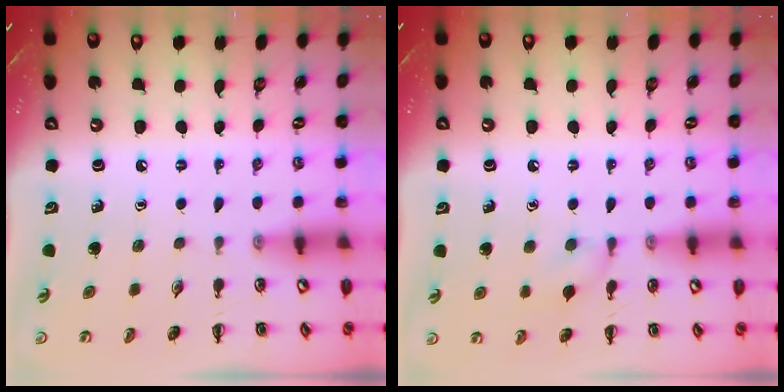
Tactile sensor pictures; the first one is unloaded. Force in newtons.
{"total": 6.6, "press": 6.4, "slide": 1.5}